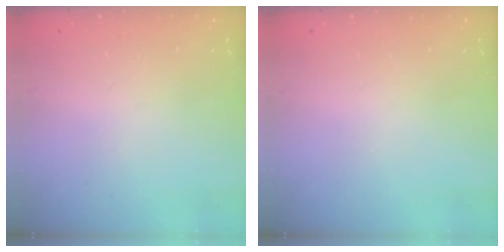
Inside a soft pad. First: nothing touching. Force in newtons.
{"total": 0.0}